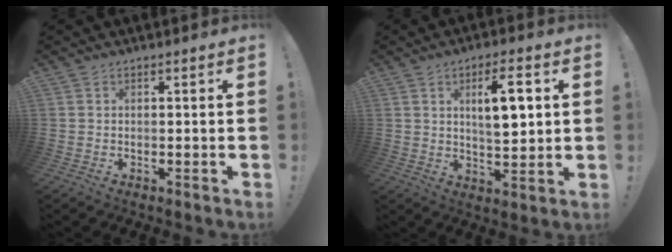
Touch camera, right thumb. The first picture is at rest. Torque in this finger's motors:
{"motor_torque": [-0.20, 0.63, 0.32, 0.31, 0.07]}